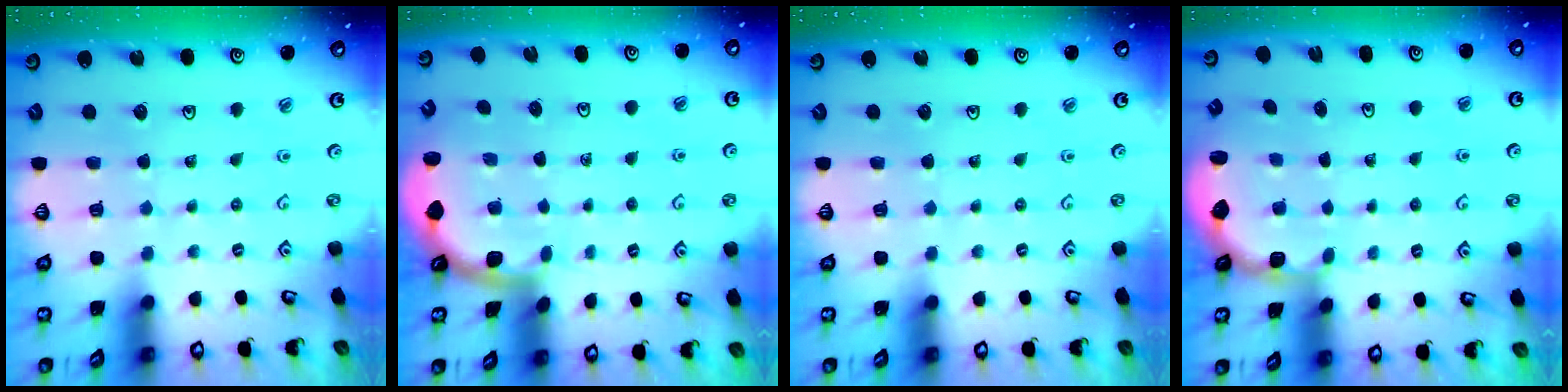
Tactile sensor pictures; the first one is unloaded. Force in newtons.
{"total": 1.9, "press": 1.9, "slide": 0.0}
{"total": 0.0}
{"total": 2.8, "press": 2.1, "slide": 1.9}